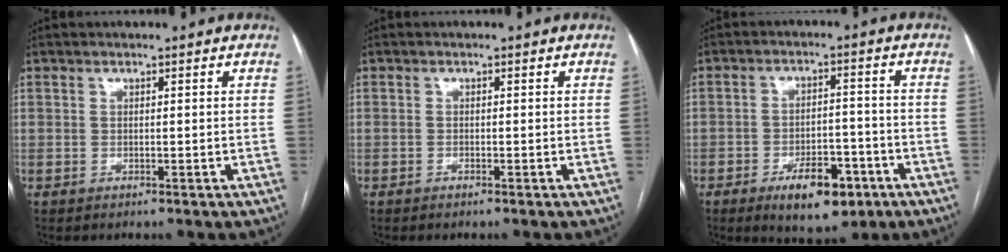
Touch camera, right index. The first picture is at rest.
{"total": 0.5, "force": [-0.4, 0.0, 0.3], "torque": [-0.009, -0.001, -0.006]}
{"total": 9.5, "force": [-5.2, 4.1, 6.8], "torque": [-0.103, 0.001, -0.074]}